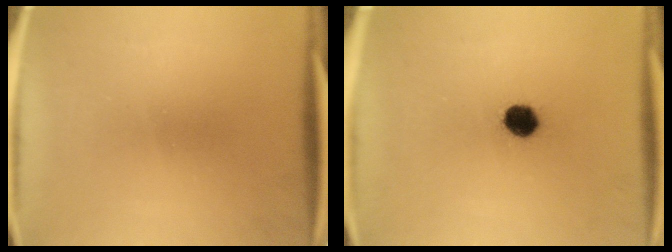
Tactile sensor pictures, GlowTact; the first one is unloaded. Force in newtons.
{"total": 5.3}